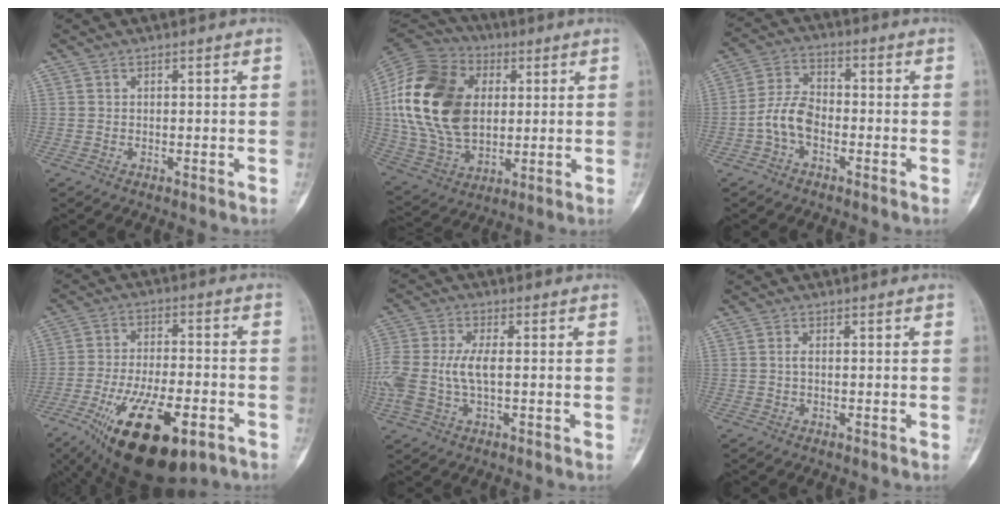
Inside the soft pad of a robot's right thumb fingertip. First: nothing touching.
{"total": 25.7, "force": [3.6, 17.6, 18.4], "torque": [-0.359, -0.005, 0.069]}
{"total": 6.9, "force": [-2.4, 4.2, 5.0], "torque": [-0.094, 0.028, -0.055]}
{"total": 20.2, "force": [-9.8, 8.1, 15.8], "torque": [-0.278, 0.023, -0.149]}
{"total": 10.7, "force": [-0.5, 5.4, 9.3], "torque": [-0.240, 0.012, -0.005]}
{"total": 0.8, "force": [0.0, 0.3, 0.7], "torque": [-0.018, 0.000, -0.002]}